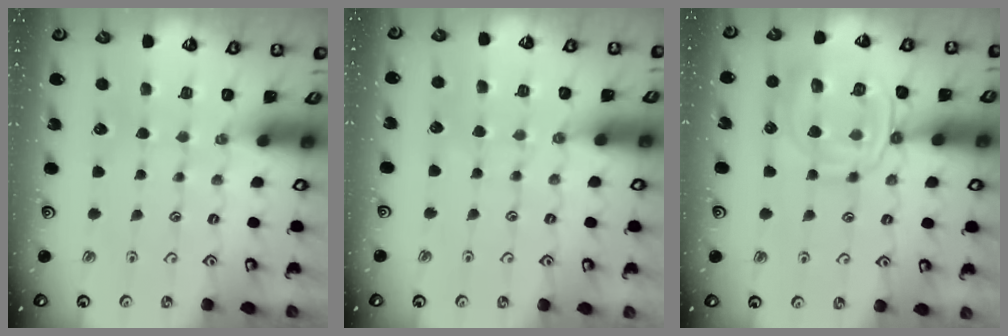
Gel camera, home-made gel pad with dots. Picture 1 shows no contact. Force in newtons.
{"total": 2.8, "press": 2.7, "slide": 0.5}
{"total": 13.9, "press": 13.8, "slide": 1.5}